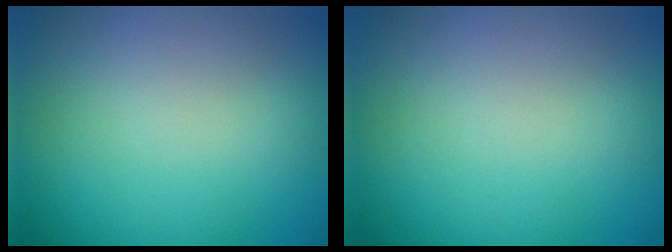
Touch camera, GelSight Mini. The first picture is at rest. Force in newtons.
{"total": 0.0}